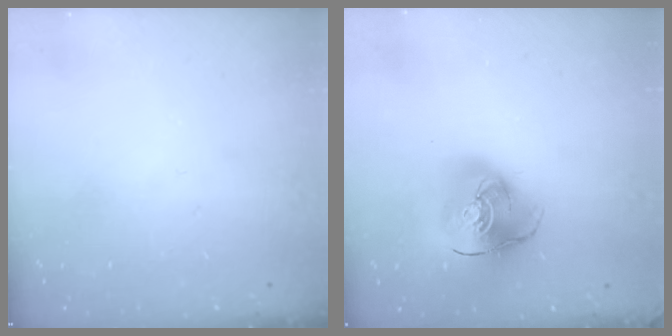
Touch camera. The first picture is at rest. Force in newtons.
{"total": 14.7, "press": 14.5, "slide": 2.2}